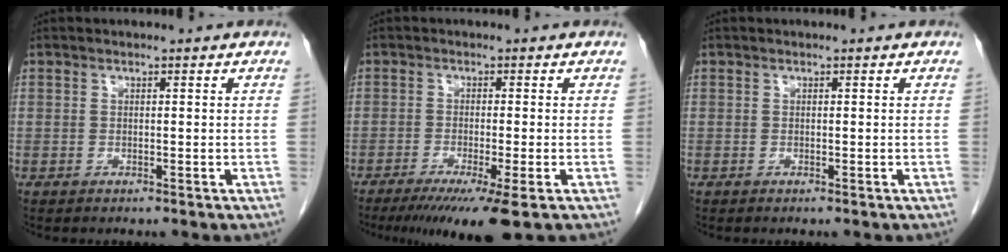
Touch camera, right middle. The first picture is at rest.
{"total": 9.2, "force": [-6.1, -0.1, 6.9], "torque": [-0.101, -0.025, -0.095]}
{"total": 0.0}